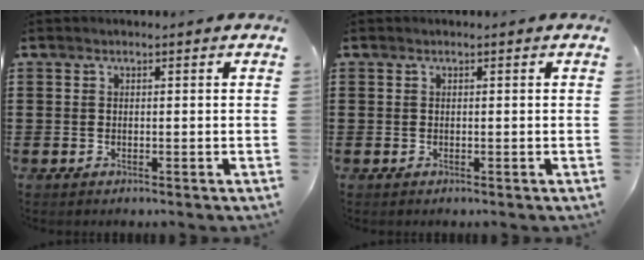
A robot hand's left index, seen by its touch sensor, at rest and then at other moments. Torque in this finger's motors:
{"motor_torque": [0.03, -0.05, 0.03, 0.01]}